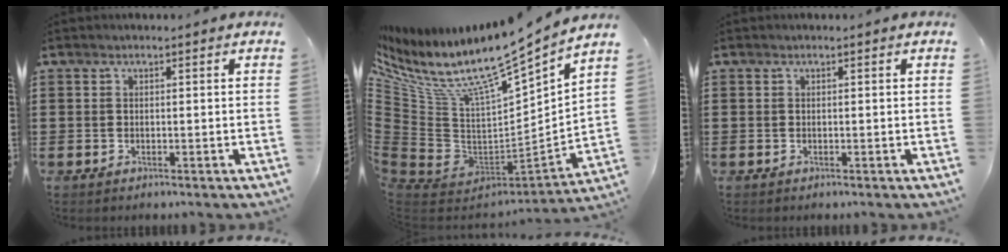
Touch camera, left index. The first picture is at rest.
{"total": 11.5, "force": [8.7, 3.3, 6.7], "torque": [-0.156, -0.072, 0.141]}
{"total": 0.0}